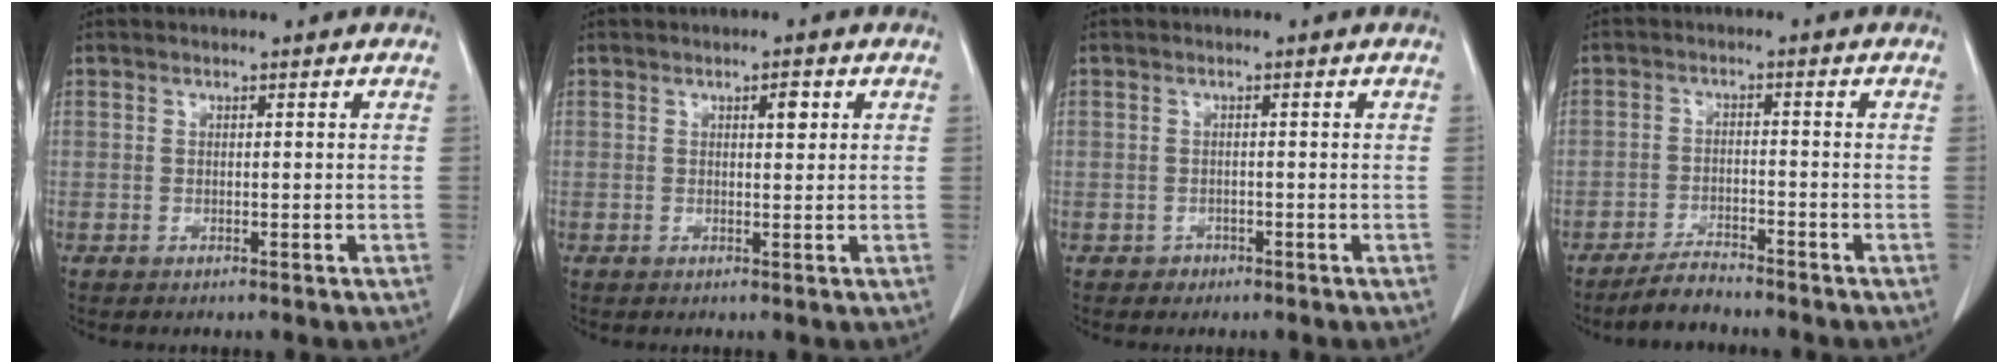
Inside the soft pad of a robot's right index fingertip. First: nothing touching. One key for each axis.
{"total": 1.9, "fx": 0.8, "fy": 0.5, "fz": 1.6, "tx": -0.027, "ty": -0.001, "tz": 0.012}
{"total": 1.3, "fx": -0.7, "fy": 1.0, "fz": 0.0, "tx": 0.002, "ty": 0.004, "tz": -0.013}
{"total": 3.8, "fx": -3.6, "fy": 0.7, "fz": 1.0, "tx": -0.023, "ty": -0.009, "tz": -0.065}